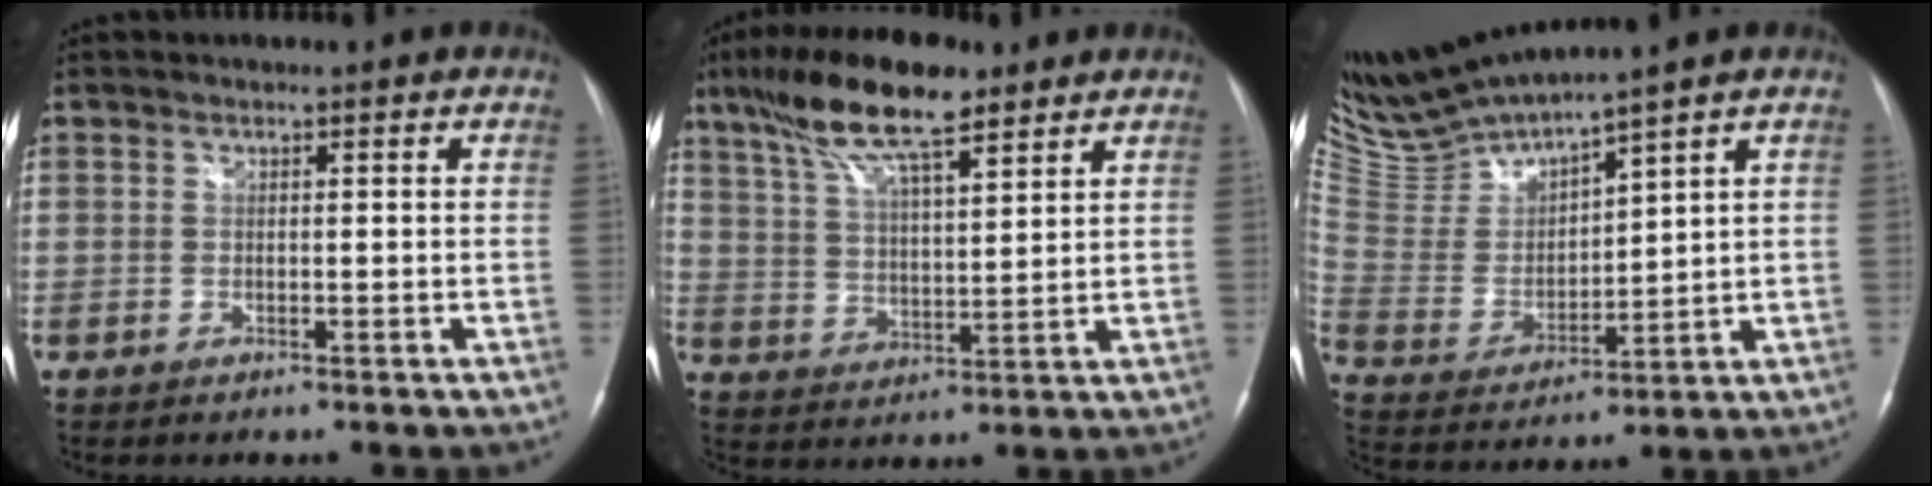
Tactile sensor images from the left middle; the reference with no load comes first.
{"total": 13.6, "force": [9.4, 3.1, 9.3], "torque": [-0.179, 0.025, 0.171]}
{"total": 11.3, "force": [10.7, -0.8, 3.5], "torque": [-0.090, -0.006, 0.229]}